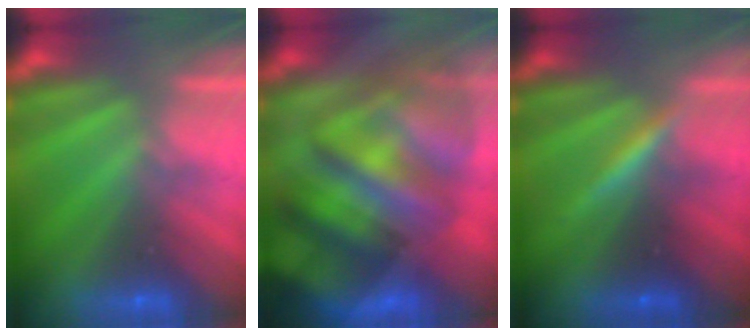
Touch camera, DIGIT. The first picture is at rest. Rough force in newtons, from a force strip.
{"total": 9.4}
{"total": 3.3}